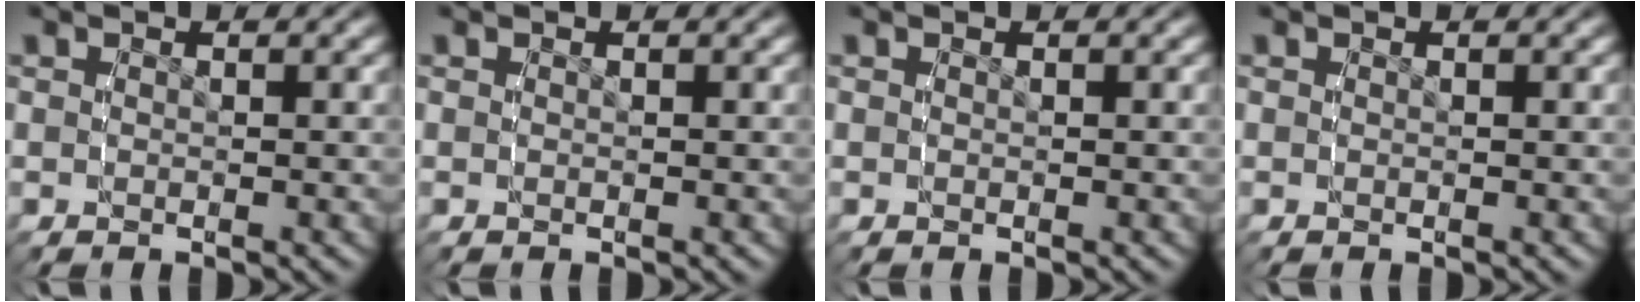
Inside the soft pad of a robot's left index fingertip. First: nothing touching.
{"total": 0.0}
{"total": 0.0}
{"total": 0.0}